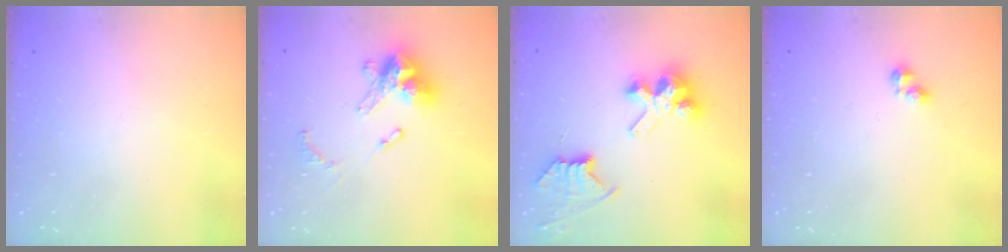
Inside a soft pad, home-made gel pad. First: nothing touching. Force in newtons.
{"total": 15.2, "press": 15.2, "slide": 0.7}
{"total": 10.5, "press": 10.4, "slide": 1.2}
{"total": 3.7, "press": 3.6, "slide": 0.6}